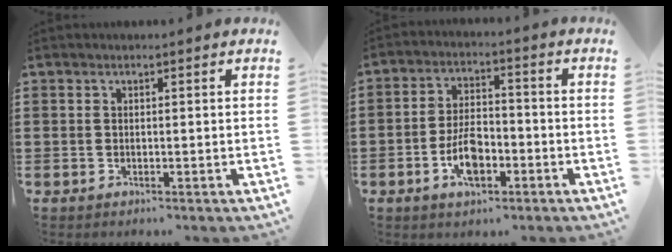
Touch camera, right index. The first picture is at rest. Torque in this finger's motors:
{"motor_torque": [2.14, 0.00, 0.78, 0.19]}